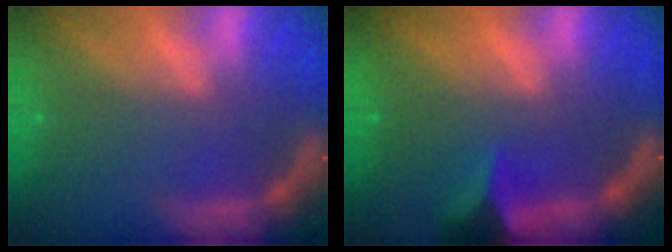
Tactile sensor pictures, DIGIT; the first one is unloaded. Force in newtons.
{"total": 4.0}